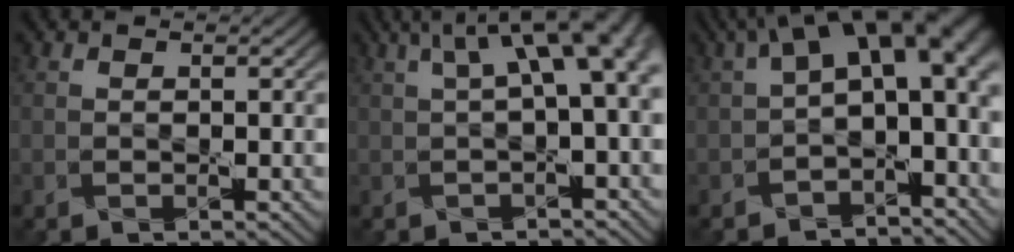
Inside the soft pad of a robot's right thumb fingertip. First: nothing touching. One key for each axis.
{"total": 8.8, "fx": 2.3, "fy": 2.8, "fz": 8.0, "tx": -0.111, "ty": 0.019, "tz": 0.039}
{"total": 12.2, "fx": 1.8, "fy": 6.3, "fz": 10.3, "tx": -0.155, "ty": -0.006, "tz": 0.035}